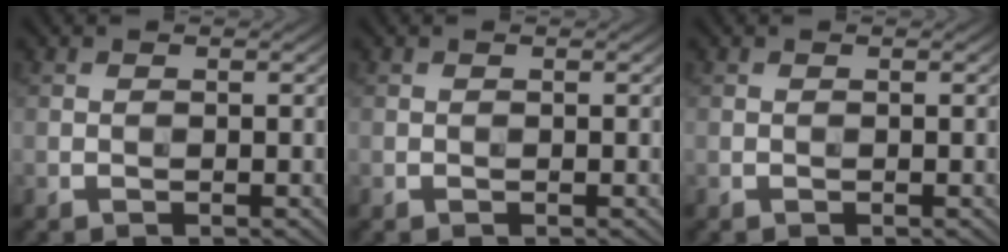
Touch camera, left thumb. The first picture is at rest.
{"total": 0.0}
{"total": 0.0}